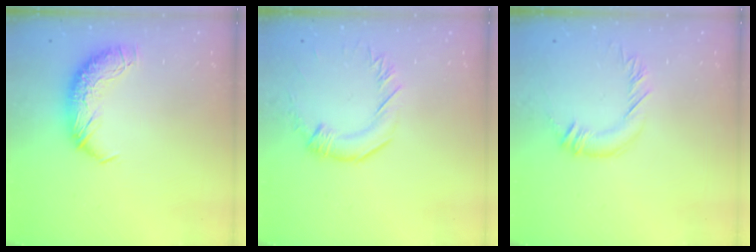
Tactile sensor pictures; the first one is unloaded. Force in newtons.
{"total": 1.0, "press": 1.0, "slide": 0.4}
{"total": 2.8, "press": 2.8, "slide": 0.2}